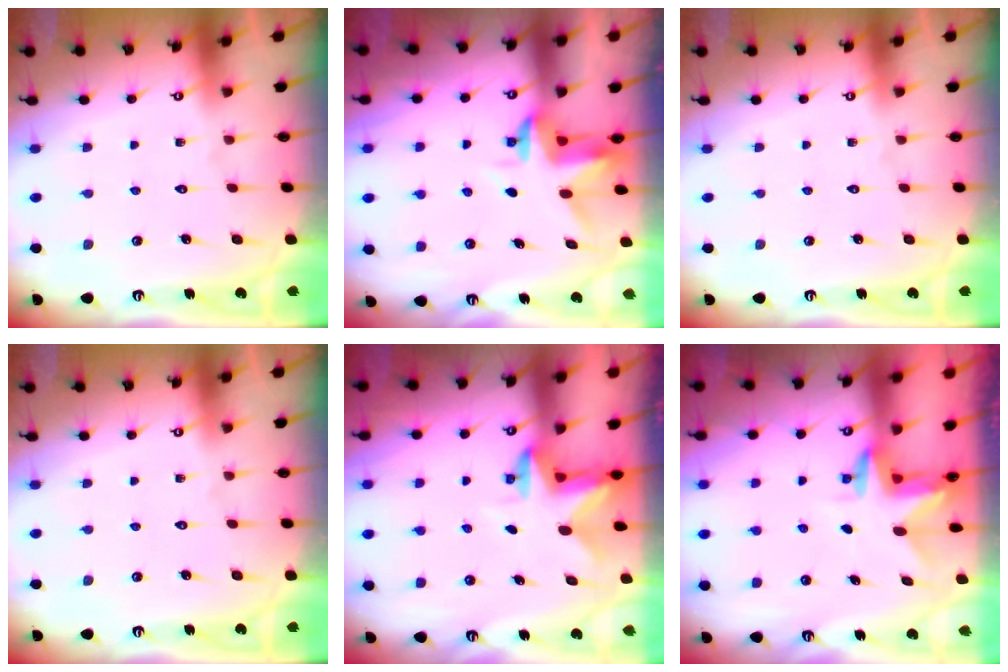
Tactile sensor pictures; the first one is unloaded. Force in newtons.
{"total": 3.4, "press": 3.3, "slide": 0.4}
{"total": 0.0}
{"total": 0.0}
{"total": 2.7, "press": 2.7, "slide": 0.5}
{"total": 2.8, "press": 2.8, "slide": 0.1}